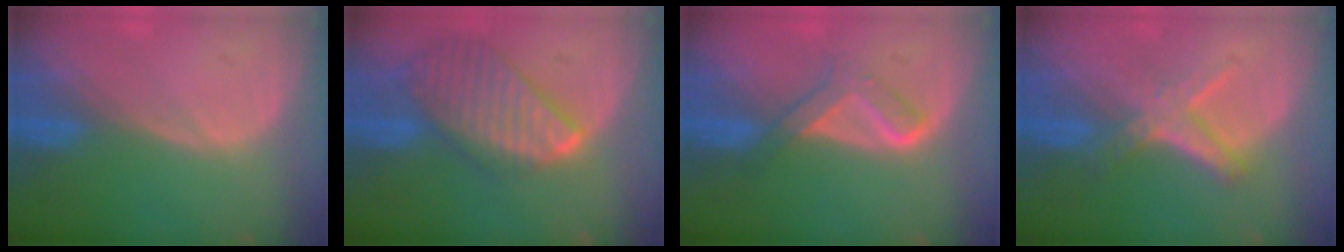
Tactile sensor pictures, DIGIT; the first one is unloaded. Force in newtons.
{"total": 9.7, "press": 8.3, "slide": 5.0}
{"total": 4.6, "press": 4.5, "slide": 0.6}
{"total": 5.6, "press": 5.4, "slide": 1.5}